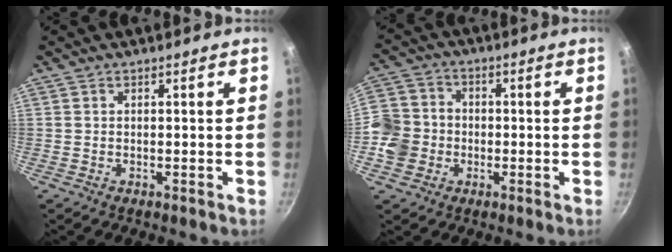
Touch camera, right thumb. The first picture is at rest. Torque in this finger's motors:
{"motor_torque": [0.57, 0.96, 0.55, 0.20, 0.16]}